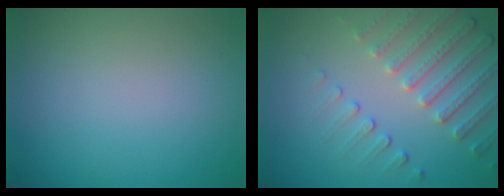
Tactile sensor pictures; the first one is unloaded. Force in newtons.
{"total": 4.7, "press": 3.6, "slide": 2.9}